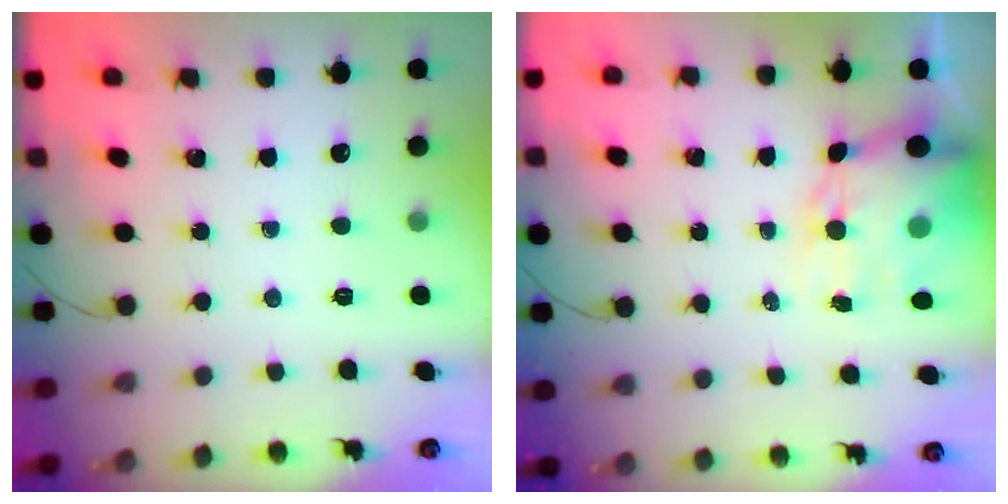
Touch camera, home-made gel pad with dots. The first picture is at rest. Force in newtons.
{"total": 12.5, "press": 12.1, "slide": 3.3}